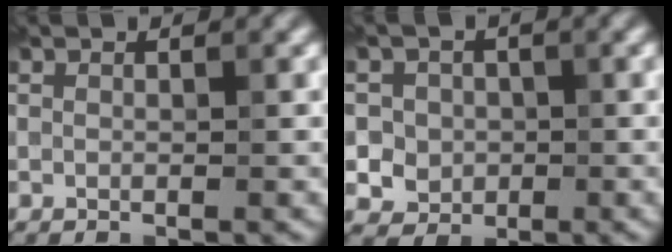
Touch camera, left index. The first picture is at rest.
{"total": 5.0, "force": [0.3, 4.8, 1.6], "torque": [-0.017, 0.021, -0.006]}